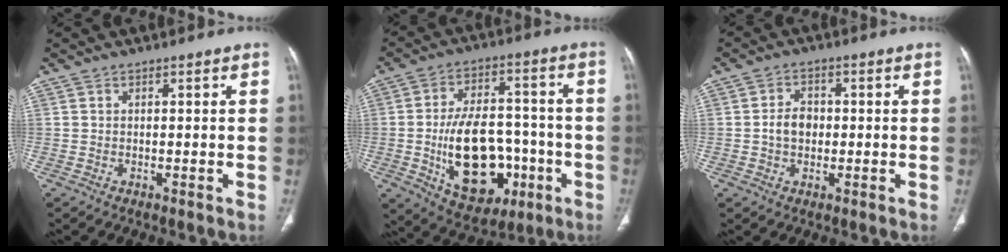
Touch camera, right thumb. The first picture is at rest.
{"total": 19.6, "force": [-4.8, 12.1, 14.7], "torque": [-0.202, 0.029, -0.056]}
{"total": 4.6, "force": [-0.2, 3.5, 3.0], "torque": [-0.043, 0.011, -0.008]}